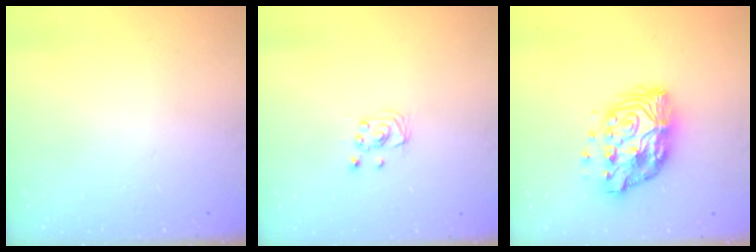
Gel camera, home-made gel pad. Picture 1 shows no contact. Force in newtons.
{"total": 2.3, "press": 2.2, "slide": 0.3}
{"total": 14.0, "press": 13.9, "slide": 1.1}